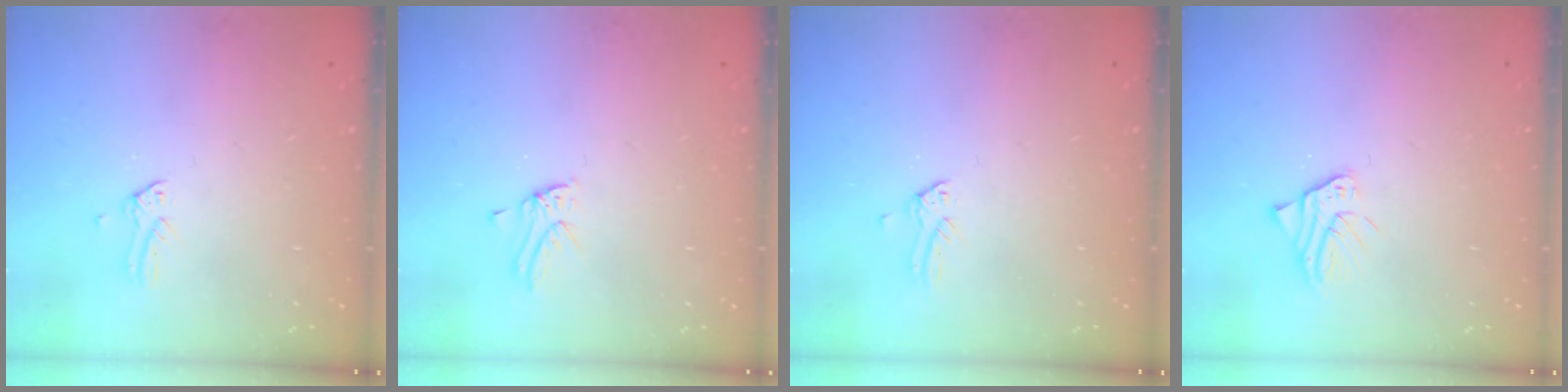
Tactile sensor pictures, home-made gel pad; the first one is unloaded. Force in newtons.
{"total": 1.4, "press": 1.4, "slide": 0.1}
{"total": 0.0}
{"total": 2.8, "press": 2.8, "slide": 0.2}